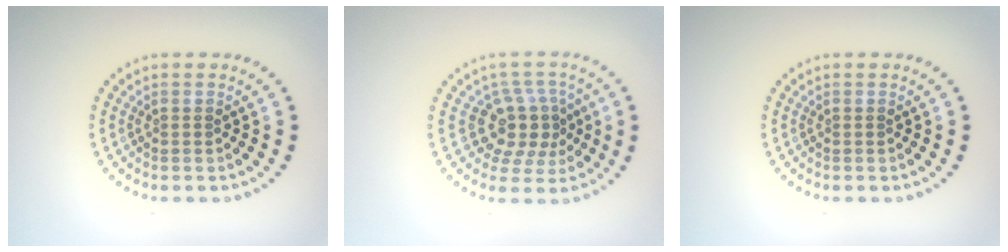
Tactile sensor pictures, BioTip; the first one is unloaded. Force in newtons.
{"total": 3.9, "press": 3.1, "slide": 2.3}
{"total": 0.0}